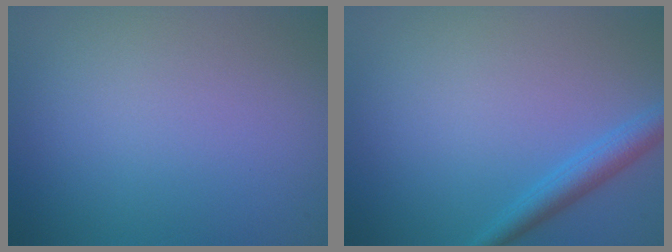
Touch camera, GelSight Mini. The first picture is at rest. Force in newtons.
{"total": 2.4, "press": 2.4, "slide": 0.2}